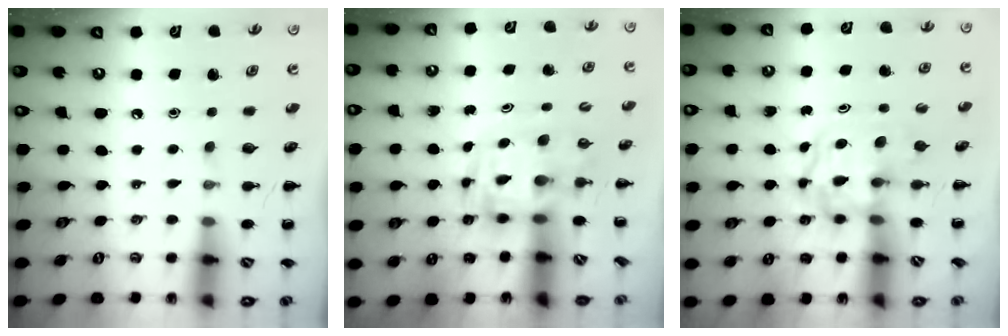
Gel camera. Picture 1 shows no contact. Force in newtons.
{"total": 3.4, "press": 3.4, "slide": 0.6}
{"total": 3.7, "press": 3.7, "slide": 0.4}